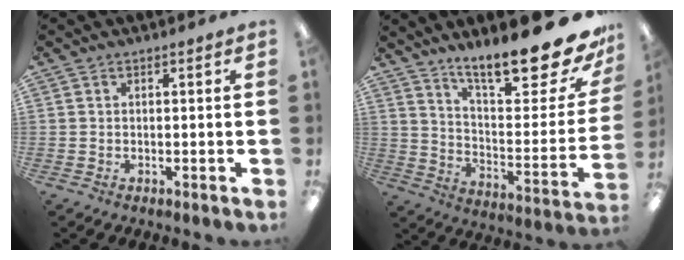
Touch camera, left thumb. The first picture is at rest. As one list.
[{"total": 21.1, "force": [16.5, 4.5, 12.4], "torque": [-0.172, -0.127, 0.265]}]